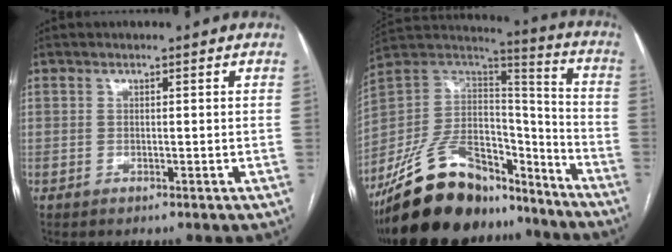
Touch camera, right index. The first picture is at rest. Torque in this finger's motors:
{"motor_torque": [-0.23, -0.79, -0.53, -0.21]}